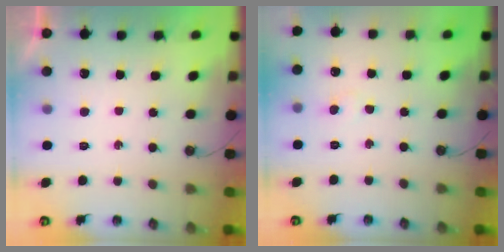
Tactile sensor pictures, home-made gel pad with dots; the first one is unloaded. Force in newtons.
{"total": 3.0, "press": 3.0, "slide": 0.4}